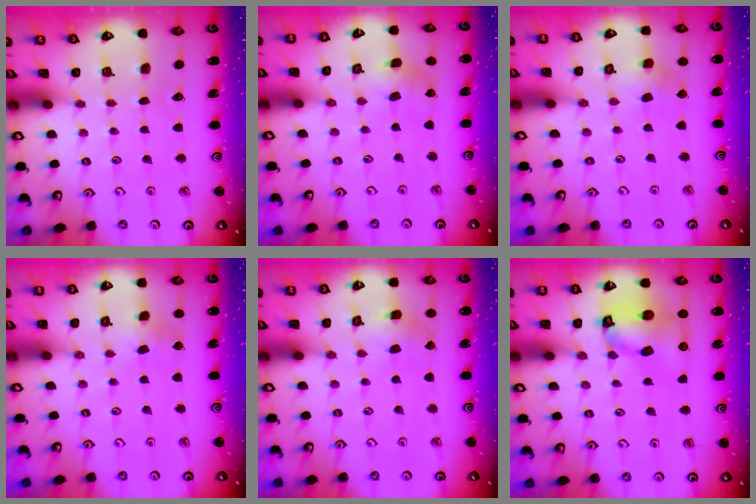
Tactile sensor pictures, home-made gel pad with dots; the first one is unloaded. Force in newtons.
{"total": 2.6, "press": 2.6, "slide": 0.4}
{"total": 3.2, "press": 3.2, "slide": 0.3}
{"total": 2.4, "press": 2.4, "slide": 0.6}
{"total": 1.5, "press": 1.5, "slide": 0.2}
{"total": 10.9, "press": 10.8, "slide": 1.5}